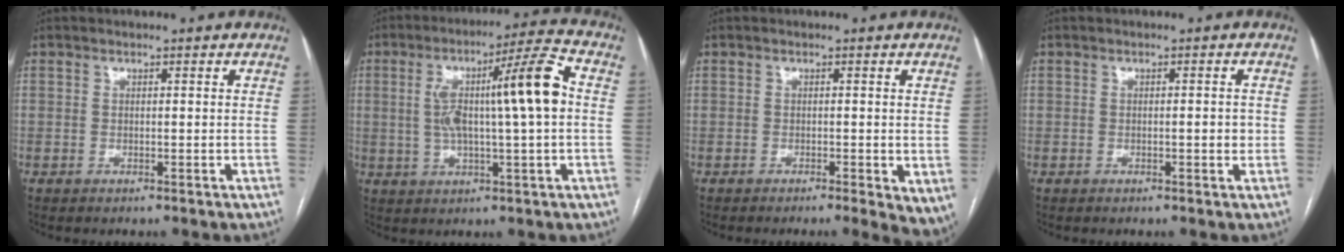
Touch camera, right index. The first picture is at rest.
{"total": 13.3, "force": [1.3, 0.9, 13.2], "torque": [-0.220, 0.028, 0.021]}
{"total": 6.1, "force": [-3.4, 1.8, 4.7], "torque": [-0.043, -0.013, -0.057]}
{"total": 1.7, "force": [-0.2, 0.3, 1.6], "torque": [-0.024, 0.001, -0.004]}